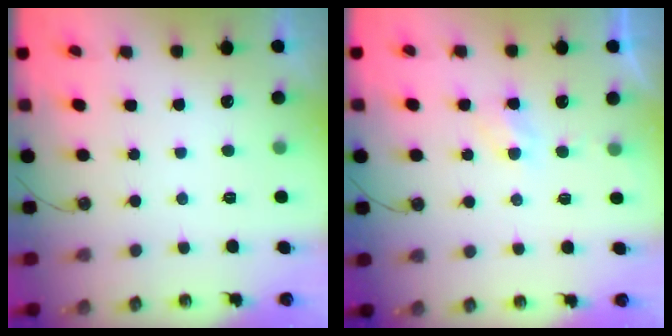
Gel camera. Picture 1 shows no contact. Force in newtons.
{"total": 3.8, "press": 3.7, "slide": 0.6}